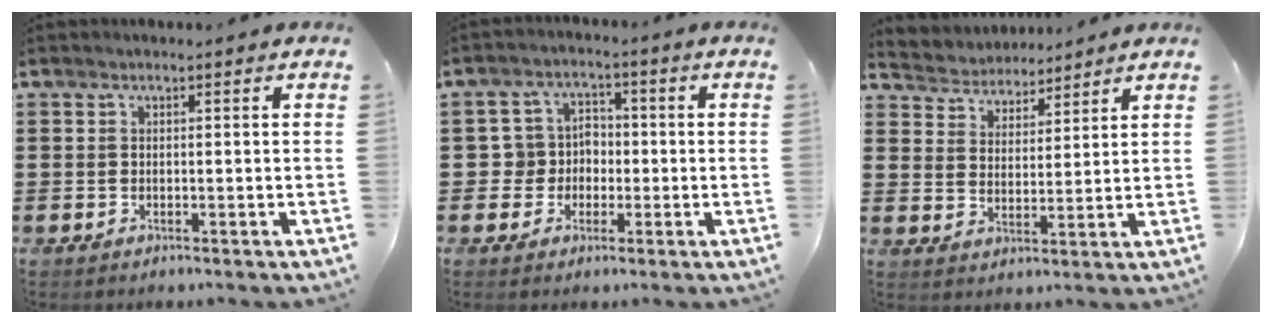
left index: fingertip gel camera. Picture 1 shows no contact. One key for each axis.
{"total": 4.8, "fx": -0.9, "fy": 4.5, "fz": 1.2, "tx": -0.049, "ty": 0.009, "tz": -0.023}
{"total": 3.9, "fx": 3.7, "fy": 1.1, "fz": -0.6, "tx": -0.010, "ty": -0.019, "tz": 0.064}